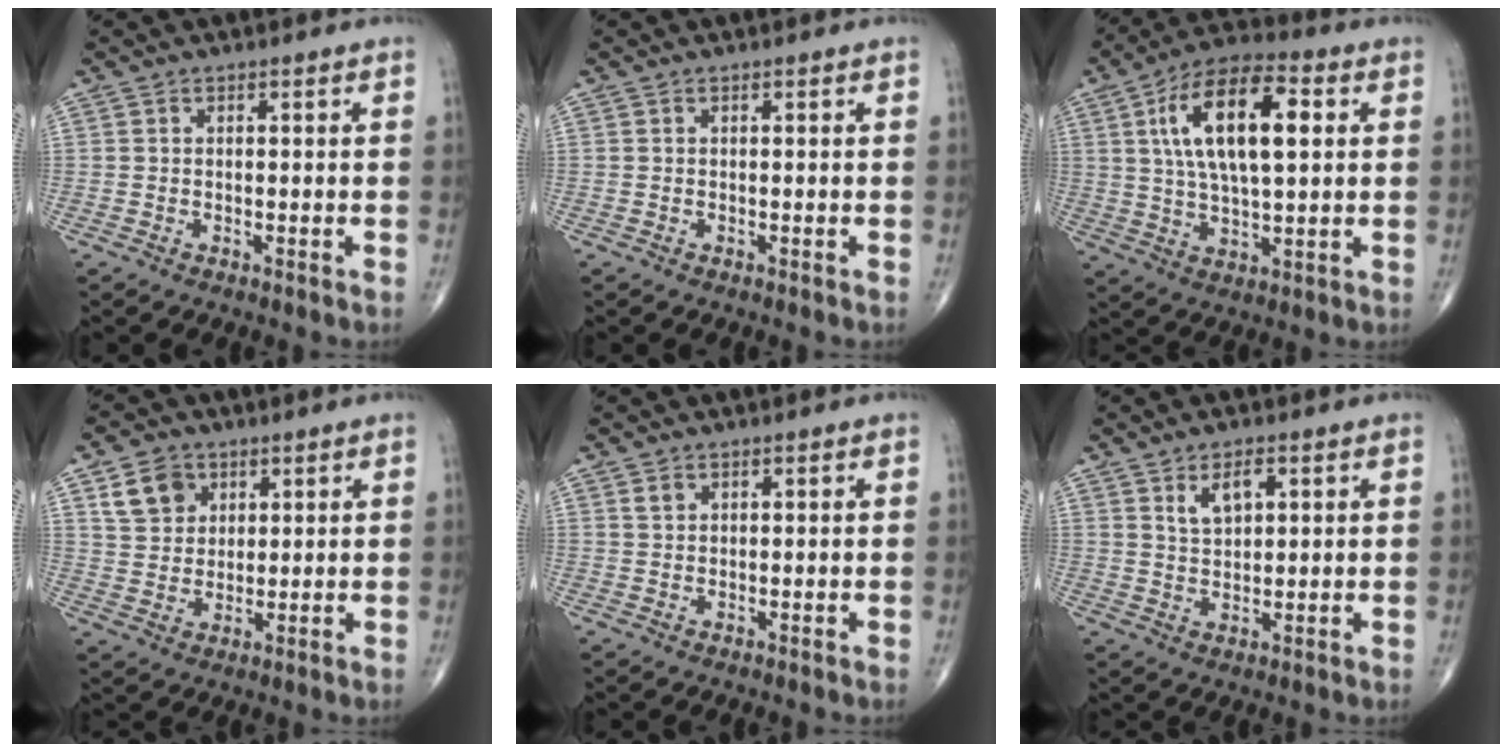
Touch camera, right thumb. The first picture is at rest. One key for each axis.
{"total": 0.0}
{"total": 17.0, "fx": 4.2, "fy": 7.1, "fz": 14.8, "tx": -0.257, "ty": 0.008, "tz": 0.069}
{"total": 7.3, "fx": 3.5, "fy": 5.7, "fz": 3.0, "tx": -0.030, "ty": -0.013, "tz": 0.066}
{"total": 1.3, "fx": 0.8, "fy": 0.9, "fz": 0.5, "tx": -0.003, "ty": -0.002, "tz": 0.015}
{"total": 4.8, "fx": 2.2, "fy": 2.5, "fz": 3.5, "tx": -0.053, "ty": -0.011, "tz": 0.042}